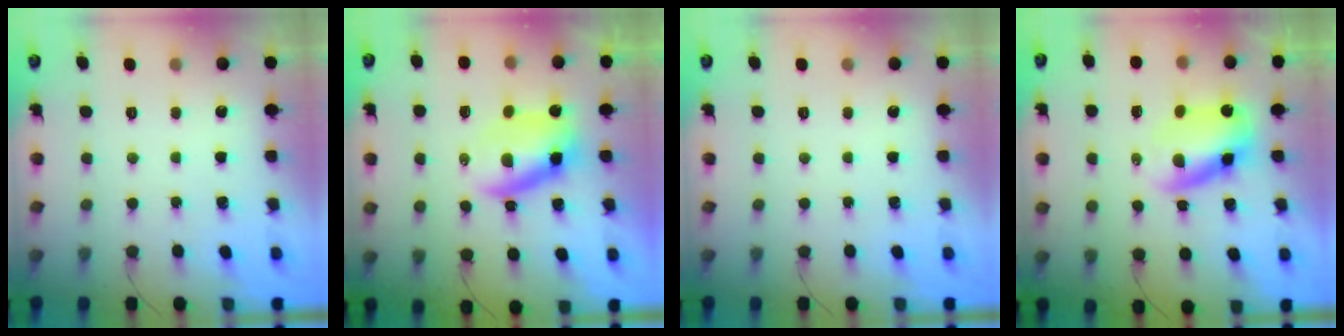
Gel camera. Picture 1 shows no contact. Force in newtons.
{"total": 6.3, "press": 6.2, "slide": 1.0}
{"total": 0.0}
{"total": 6.0, "press": 5.9, "slide": 1.0}